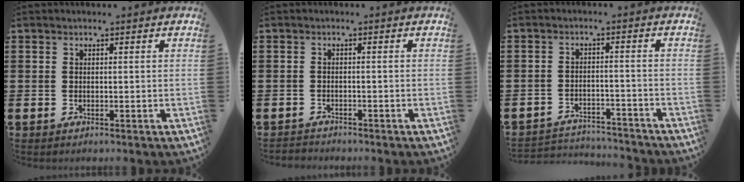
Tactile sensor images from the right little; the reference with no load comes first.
{"total": 1.0, "force": [-0.9, 0.1, -0.1], "torque": [0.000, 0.002, -0.020]}
{"total": 2.9, "force": [-2.9, 0.3, 0.0], "torque": [-0.006, 0.002, -0.064]}